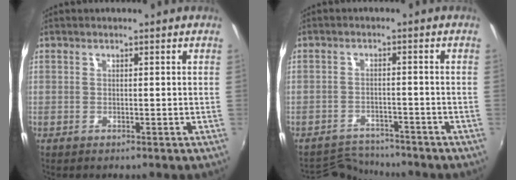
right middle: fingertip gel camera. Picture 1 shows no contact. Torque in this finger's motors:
{"motor_torque": [-0.81, -0.45, -0.14, -0.06]}